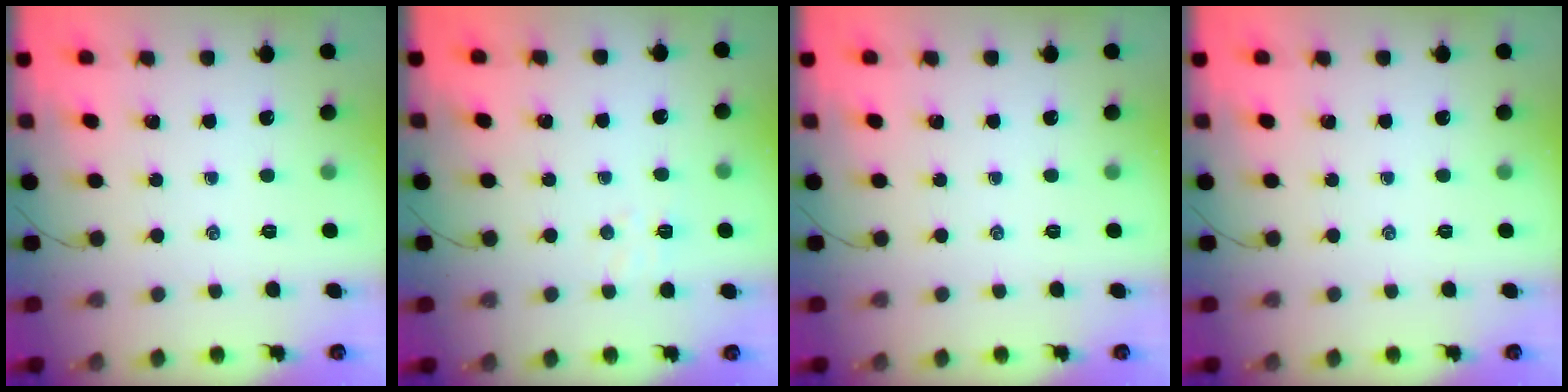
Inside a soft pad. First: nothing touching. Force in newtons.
{"total": 3.8, "press": 3.6, "slide": 1.1}
{"total": 0.0}
{"total": 0.0}